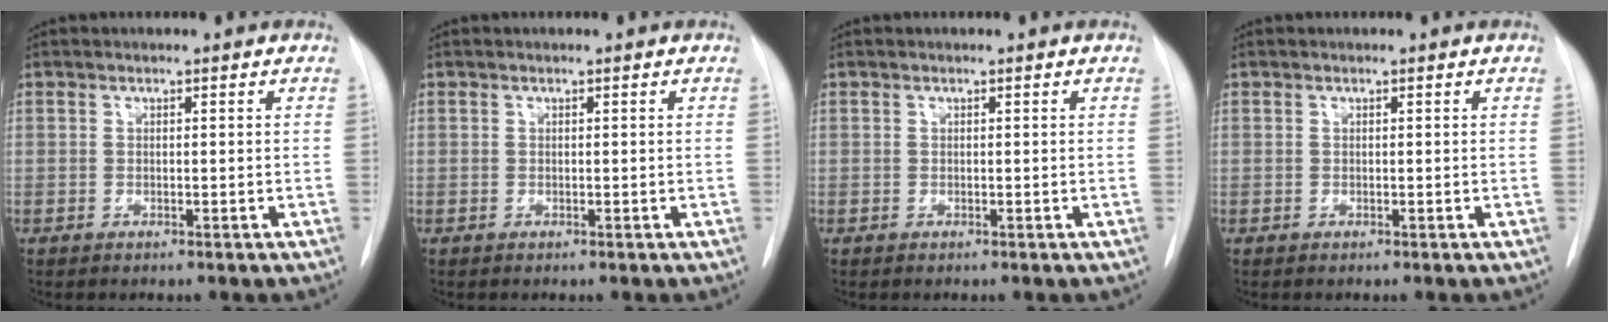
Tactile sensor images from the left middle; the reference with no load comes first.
{"total": 0.0}
{"total": 0.0}
{"total": 0.0}